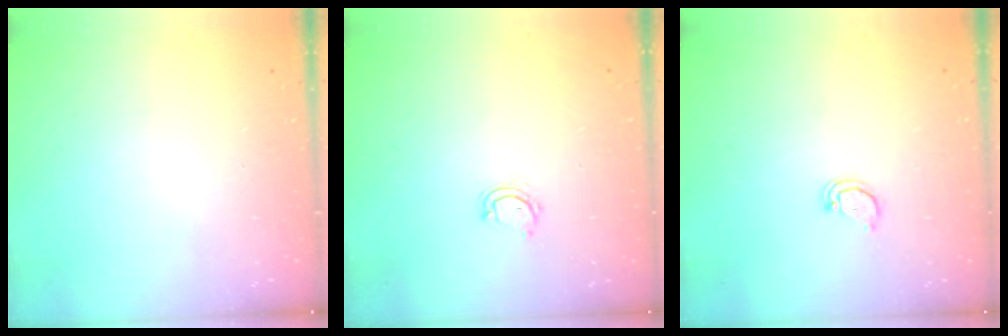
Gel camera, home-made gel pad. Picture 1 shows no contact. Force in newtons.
{"total": 3.3, "press": 3.3, "slide": 0.2}
{"total": 2.0, "press": 2.0, "slide": 0.2}